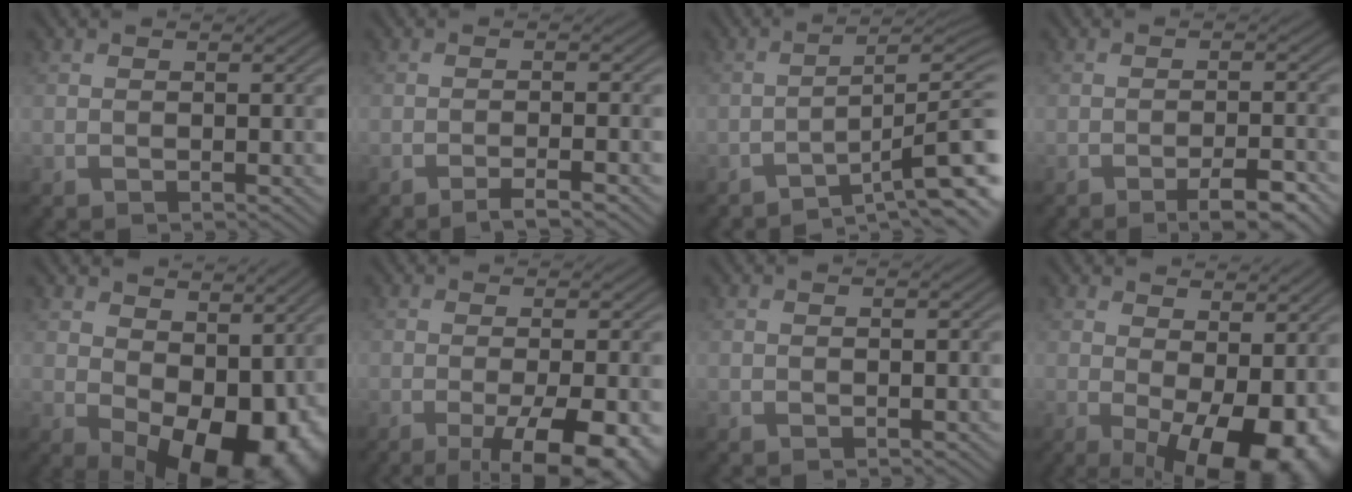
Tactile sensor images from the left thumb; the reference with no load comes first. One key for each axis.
{"total": 2.9, "fx": -1.8, "fy": 0.2, "fz": 2.3, "tx": -0.027, "ty": 0.011, "tz": -0.042}
{"total": 9.5, "fx": -5.6, "fy": 1.2, "fz": 7.6, "tx": -0.103, "ty": 0.016, "tz": -0.087}
{"total": 4.4, "fx": -2.9, "fy": 0.7, "fz": 3.3, "tx": -0.049, "ty": 0.010, "tz": -0.046}
{"total": 13.3, "fx": 1.0, "fy": 8.5, "fz": 10.2, "tx": -0.135, "ty": -0.035, "tz": 0.045}
{"total": 8.8, "fx": -3.6, "fy": 2.3, "fz": 7.7, "tx": -0.108, "ty": -0.004, "tz": -0.045}
{"total": 0.0}
{"total": 11.8, "fx": -1.3, "fy": 5.7, "fz": 10.3, "tx": -0.137, "ty": -0.013, "tz": -0.006}